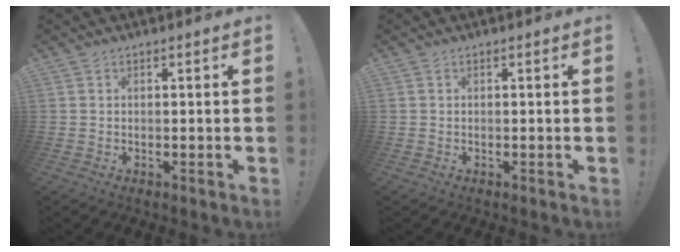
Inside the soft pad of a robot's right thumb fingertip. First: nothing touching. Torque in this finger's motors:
{"motor_torque": [-0.01, -0.01, -0.03, 0.04, 0.00]}